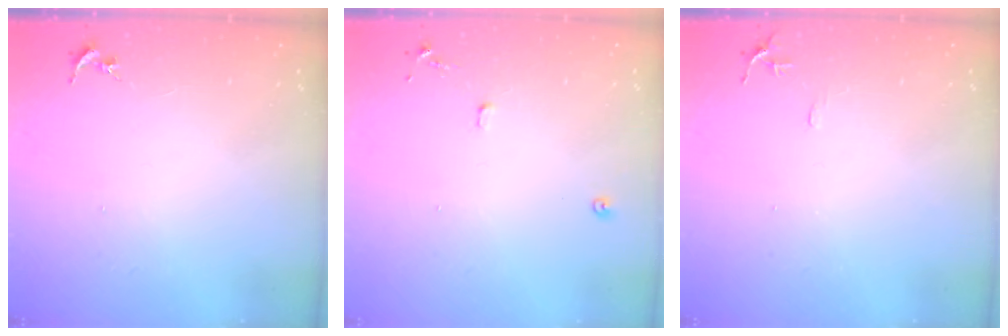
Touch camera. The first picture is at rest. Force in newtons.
{"total": 7.4, "press": 7.4, "slide": 0.8}
{"total": 5.3, "press": 5.2, "slide": 0.6}